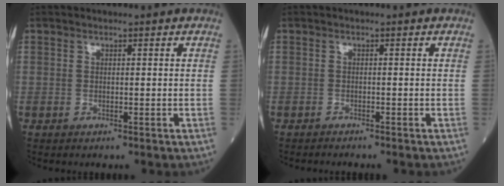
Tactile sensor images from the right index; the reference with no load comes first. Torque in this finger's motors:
{"motor_torque": [-0.15, -0.08, -0.07, -0.02]}